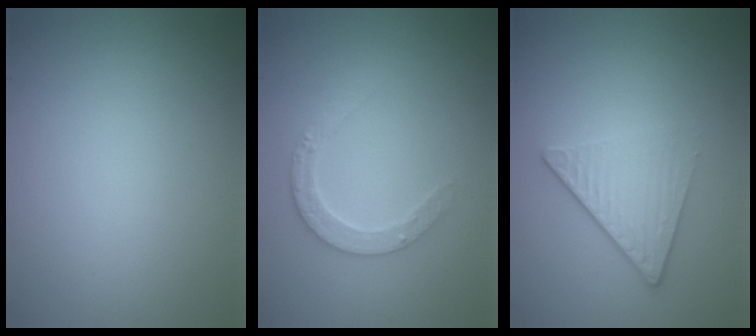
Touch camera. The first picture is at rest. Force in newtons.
{"total": 2.7, "press": 2.6, "slide": 0.5}
{"total": 4.6, "press": 2.9, "slide": 3.6}